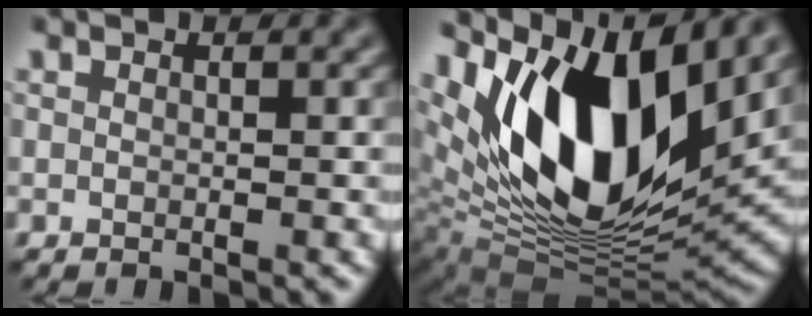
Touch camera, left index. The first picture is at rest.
{"total": 14.4, "force": [6.0, 6.9, 11.1], "torque": [-0.200, -0.010, 0.116]}